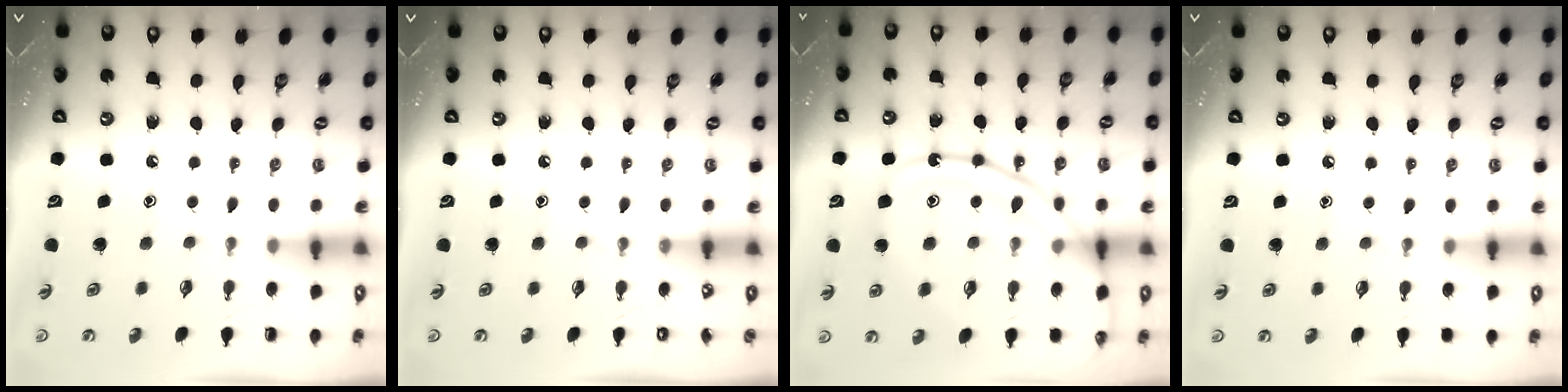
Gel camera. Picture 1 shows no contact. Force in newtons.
{"total": 0.0}
{"total": 19.4, "press": 19.3, "slide": 1.9}
{"total": 2.9, "press": 2.9, "slide": 0.4}